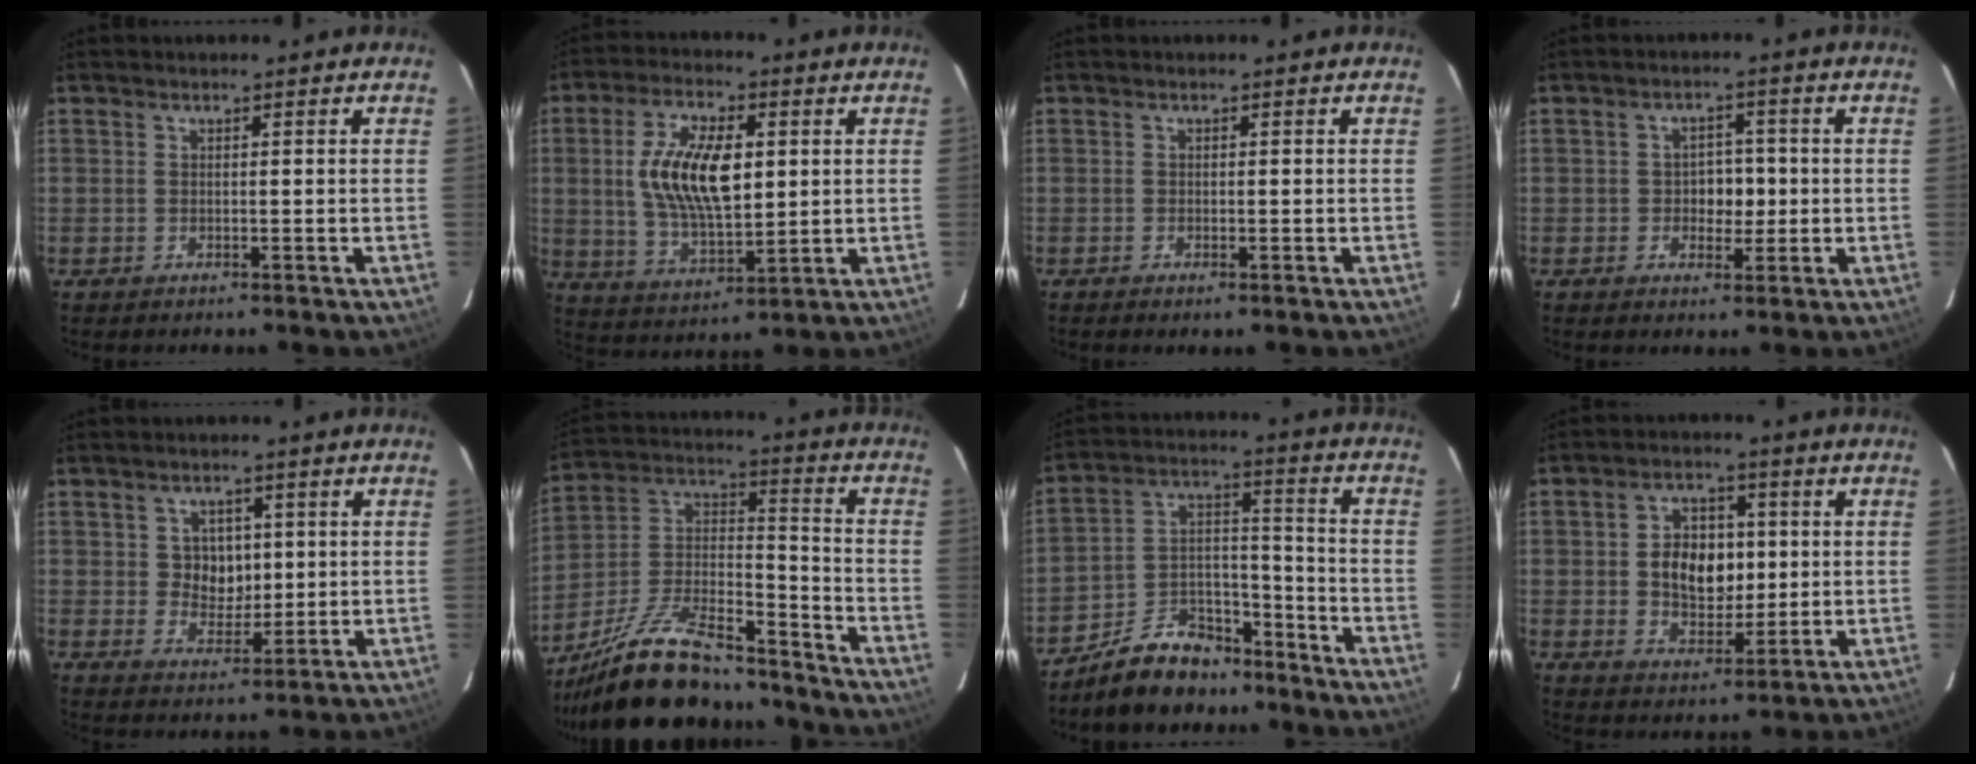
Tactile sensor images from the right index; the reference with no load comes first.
{"total": 14.2, "force": [2.2, 6.6, 12.4], "torque": [-0.235, 0.004, 0.048]}
{"total": 0.8, "force": [-0.5, 0.2, 0.6], "torque": [-0.011, -0.002, -0.009]}
{"total": 4.1, "force": [-0.5, 3.4, 2.3], "torque": [-0.035, 0.010, -0.007]}
{"total": 5.5, "force": [0.9, 4.9, 2.4], "torque": [-0.040, 0.008, 0.022]}
{"total": 24.1, "force": [-19.1, 7.6, 12.6], "torque": [-0.243, 0.008, -0.308]}
{"total": 12.6, "force": [-9.7, 6.6, 4.7], "torque": [-0.093, 0.051, -0.152]}
{"total": 9.6, "force": [0.6, 6.8, 6.7], "torque": [-0.121, 0.013, 0.018]}